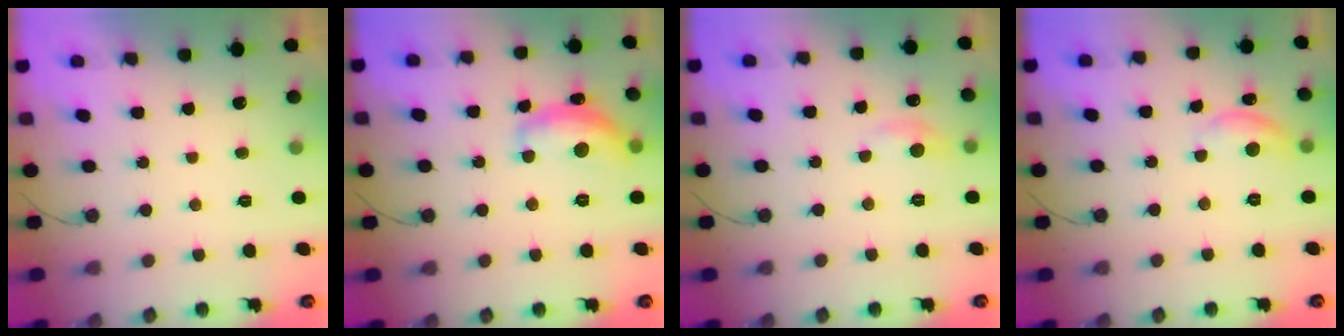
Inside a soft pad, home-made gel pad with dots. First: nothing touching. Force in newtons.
{"total": 13.4, "press": 13.3, "slide": 0.5}
{"total": 6.4, "press": 6.4, "slide": 0.9}
{"total": 8.7, "press": 8.7, "slide": 0.5}